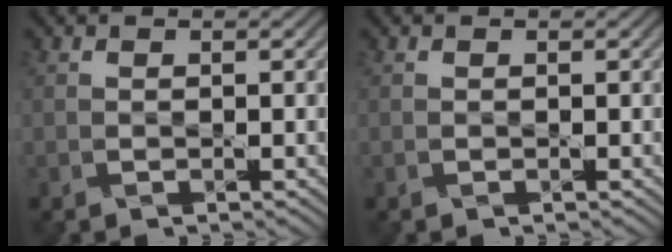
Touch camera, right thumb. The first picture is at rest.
{"total": 0.0}